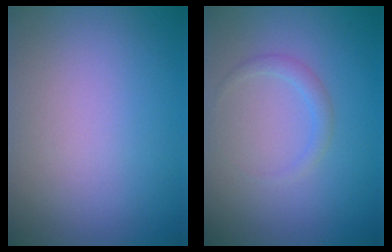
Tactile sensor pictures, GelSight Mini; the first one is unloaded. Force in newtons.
{"total": 1.1, "press": 1.1, "slide": 0.1}